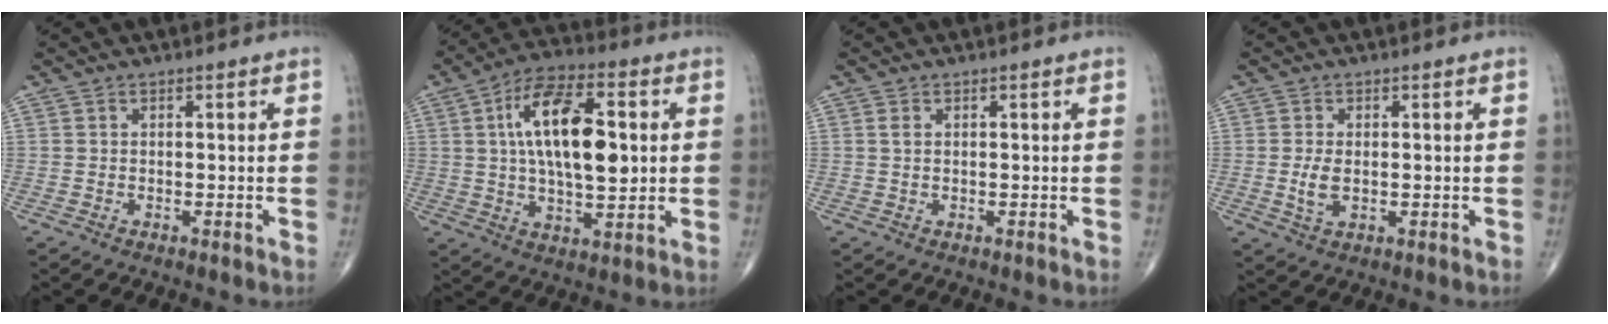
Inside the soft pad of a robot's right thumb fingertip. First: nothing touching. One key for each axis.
{"total": 17.4, "fx": 2.7, "fy": 7.8, "fz": 15.2, "tx": -0.247, "ty": 0.007, "tz": 0.043}
{"total": 1.1, "fx": 0.4, "fy": 0.7, "fz": 0.7, "tx": -0.015, "ty": 0.003, "tz": 0.010}
{"total": 3.7, "fx": -0.1, "fy": 2.1, "fz": 3.1, "tx": -0.062, "ty": -0.007, "tz": 0.000}